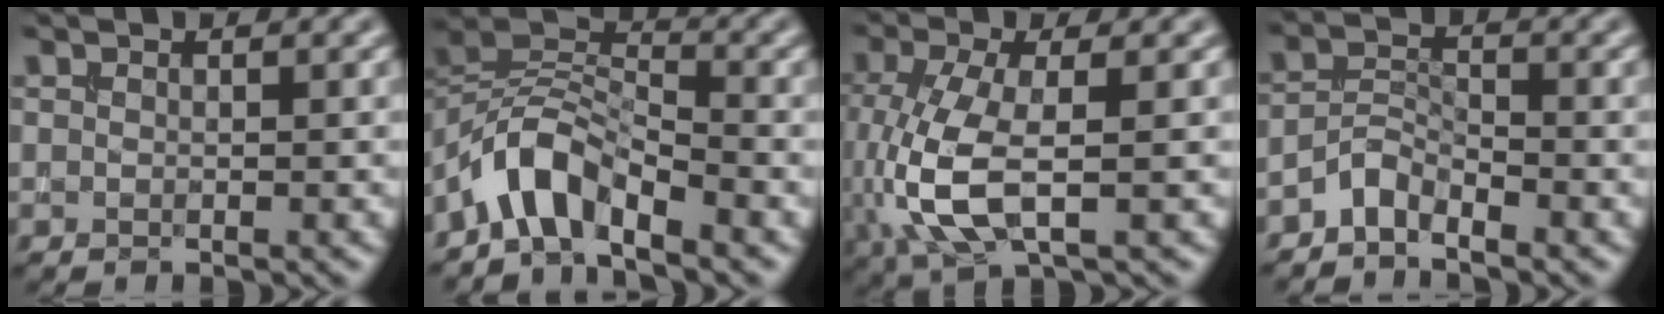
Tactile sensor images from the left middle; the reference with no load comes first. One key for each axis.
{"total": 4.9, "fx": -3.9, "fy": 1.7, "fz": 2.5, "tx": -0.040, "ty": 0.011, "tz": -0.084}
{"total": 6.6, "fx": -0.9, "fy": 2.6, "fz": 6.0, "tx": -0.151, "ty": -0.006, "tz": -0.017}
{"total": 2.3, "fx": -2.1, "fy": 0.6, "fz": 0.7, "tx": -0.016, "ty": 0.012, "tz": -0.050}